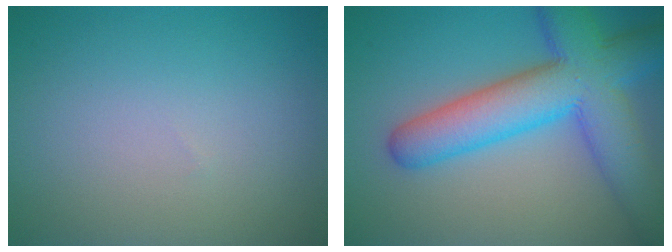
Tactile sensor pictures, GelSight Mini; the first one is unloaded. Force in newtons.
{"total": 10.1, "press": 10.0, "slide": 0.5}